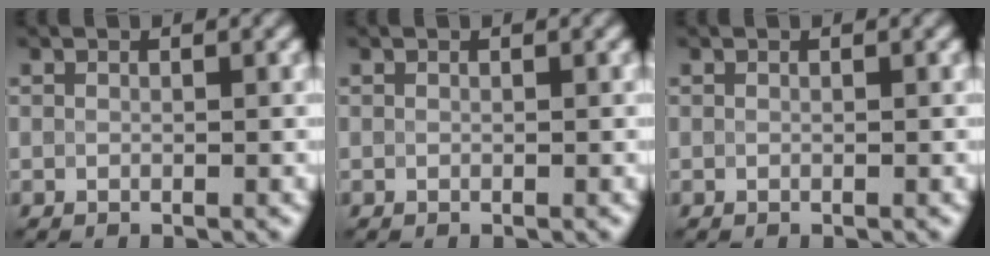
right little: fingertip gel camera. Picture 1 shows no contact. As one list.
[{"total": 0.0}, {"total": 0.0}]